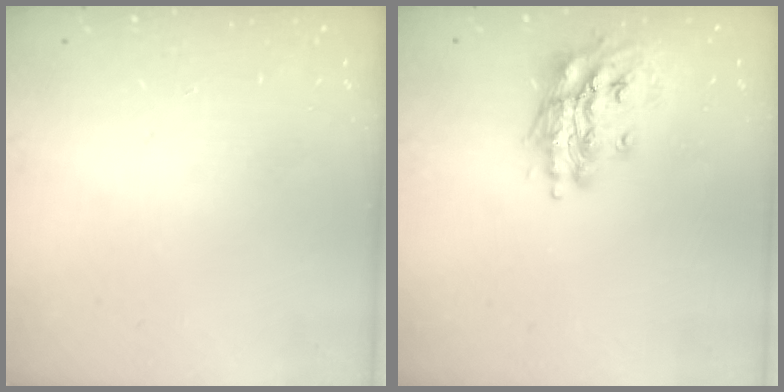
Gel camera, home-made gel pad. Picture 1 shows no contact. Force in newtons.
{"total": 14.9, "press": 14.9, "slide": 1.6}